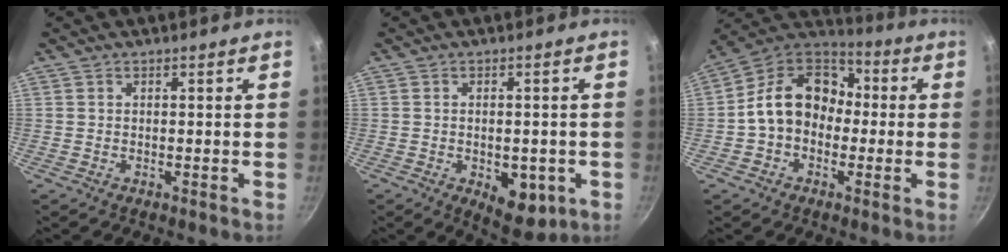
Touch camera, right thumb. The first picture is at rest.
{"total": 8.8, "force": [-2.7, 4.7, 6.9], "torque": [-0.063, -0.002, -0.025]}
{"total": 15.3, "force": [-0.6, 11.9, 9.6], "torque": [-0.120, 0.047, -0.031]}